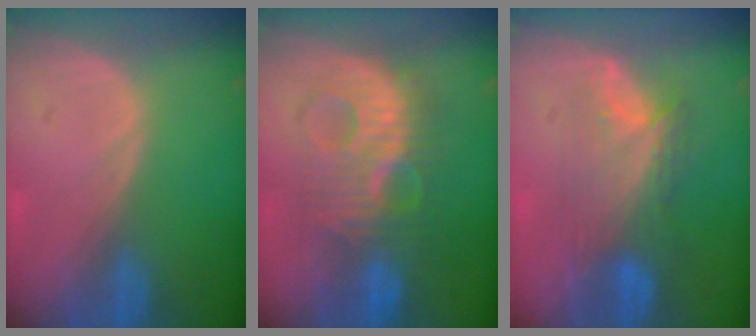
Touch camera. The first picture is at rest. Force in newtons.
{"total": 9.6, "press": 9.6, "slide": 0.1}
{"total": 7.7, "press": 7.3, "slide": 2.5}